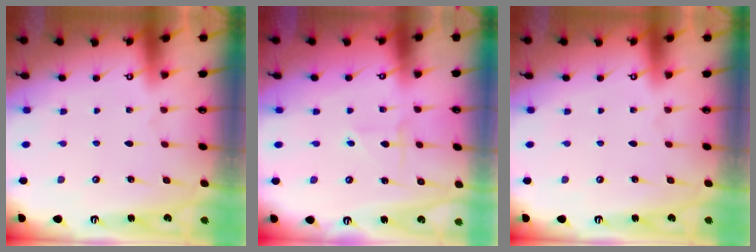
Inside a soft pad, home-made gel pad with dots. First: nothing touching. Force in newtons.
{"total": 3.7, "press": 3.7, "slide": 0.3}
{"total": 0.0}